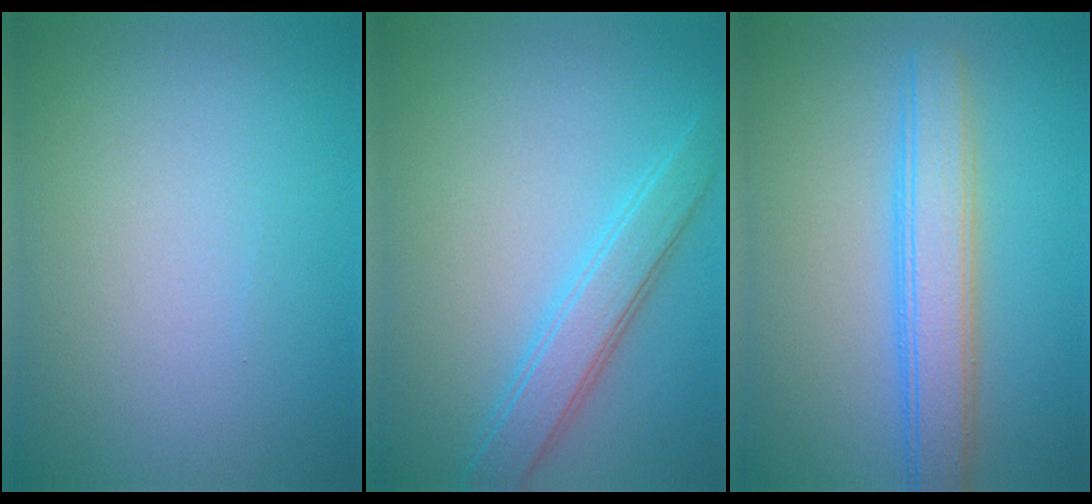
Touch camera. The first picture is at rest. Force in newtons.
{"total": 3.3, "press": 3.3, "slide": 0.0}
{"total": 4.6, "press": 4.6, "slide": 0.1}